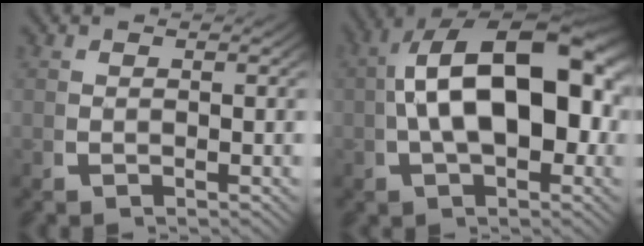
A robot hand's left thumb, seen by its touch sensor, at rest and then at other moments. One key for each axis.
{"total": 16.2, "fx": 1.4, "fy": 9.5, "fz": 13.1, "tx": -0.203, "ty": -0.017, "tz": 0.024}